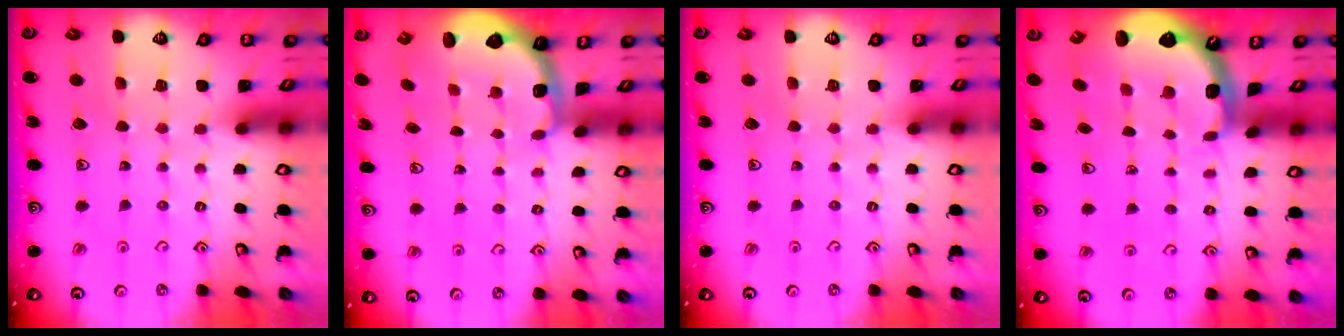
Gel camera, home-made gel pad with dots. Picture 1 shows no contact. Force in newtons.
{"total": 2.6, "press": 2.1, "slide": 1.7}
{"total": 0.0}
{"total": 3.2, "press": 2.2, "slide": 2.3}